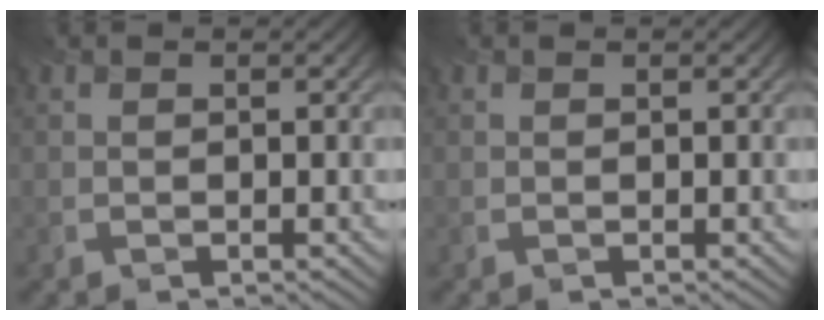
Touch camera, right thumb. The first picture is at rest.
{"total": 0.0}